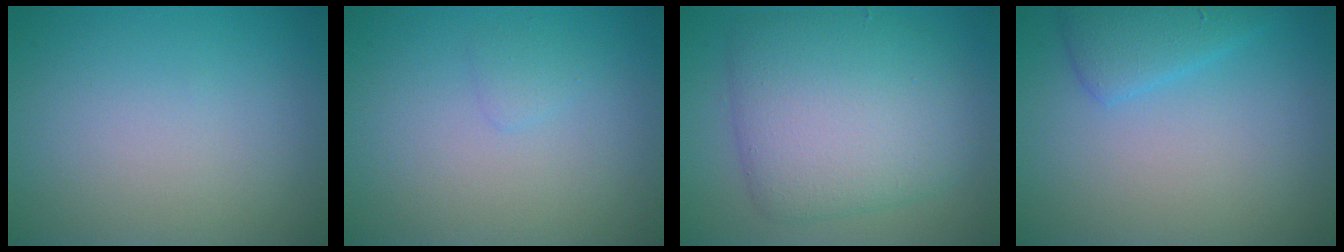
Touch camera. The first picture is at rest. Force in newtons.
{"total": 0.8, "press": 0.8, "slide": 0.1}
{"total": 8.0, "press": 8.0, "slide": 0.1}
{"total": 2.5, "press": 2.5, "slide": 0.2}